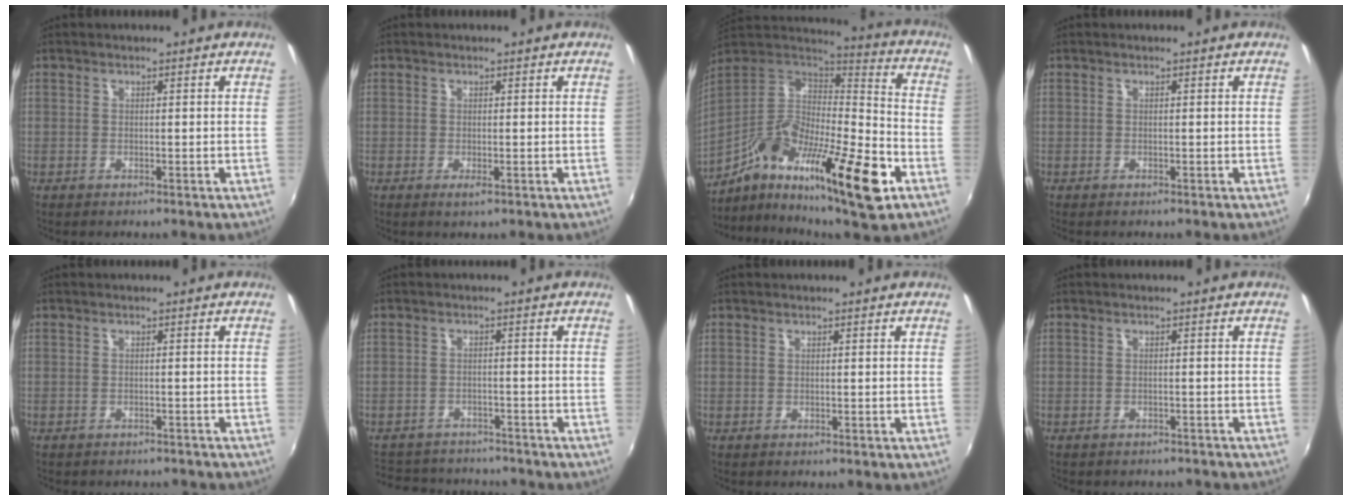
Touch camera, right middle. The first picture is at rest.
{"total": 1.1, "force": [-0.4, 0.3, 0.9], "torque": [-0.018, -0.005, -0.007]}
{"total": 24.9, "force": [-12.0, 6.5, 20.8], "torque": [-0.354, -0.024, -0.209]}
{"total": 0.0}
{"total": 3.9, "force": [-3.5, 1.3, 1.1], "torque": [-0.025, -0.013, -0.046]}
{"total": 11.2, "force": [-9.9, 4.3, 2.9], "torque": [-0.083, 0.015, -0.146]}
{"total": 0.0}
{"total": 4.1, "force": [-3.7, 1.4, 1.2], "torque": [-0.027, -0.013, -0.048]}